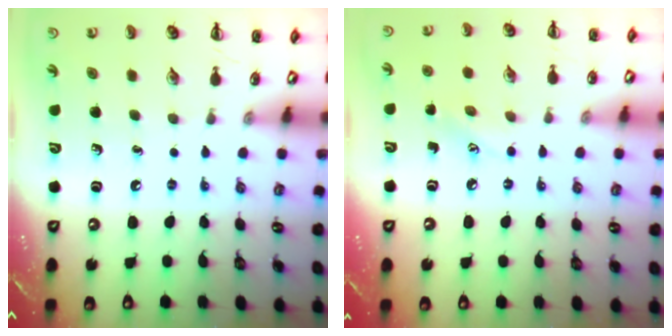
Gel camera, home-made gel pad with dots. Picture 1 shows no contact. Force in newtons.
{"total": 4.7, "press": 4.6, "slide": 1.3}